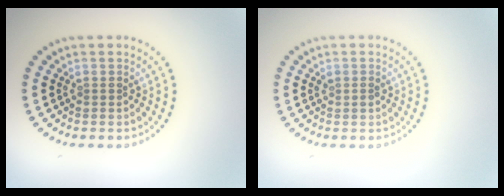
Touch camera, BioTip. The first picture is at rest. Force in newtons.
{"total": 0.7, "press": 0.7, "slide": 0.1}